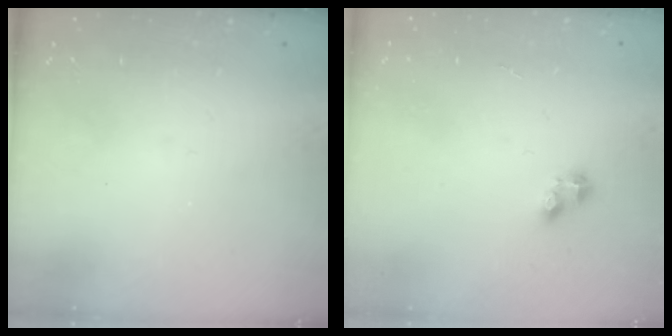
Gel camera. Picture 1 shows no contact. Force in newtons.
{"total": 2.5, "press": 2.5, "slide": 0.3}